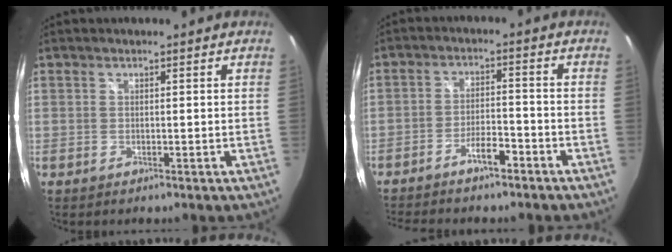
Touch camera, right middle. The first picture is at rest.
{"total": 6.3, "force": [-5.1, 1.2, 3.4], "torque": [-0.076, 0.008, -0.088]}